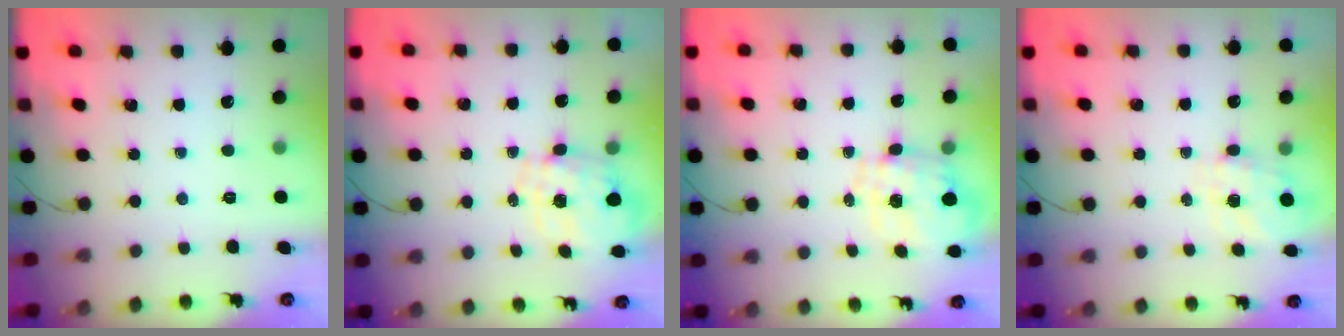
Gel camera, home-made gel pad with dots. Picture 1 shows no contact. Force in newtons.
{"total": 1.9, "press": 1.5, "slide": 1.1}
{"total": 1.5, "press": 1.4, "slide": 0.4}
{"total": 3.9, "press": 3.8, "slide": 0.9}